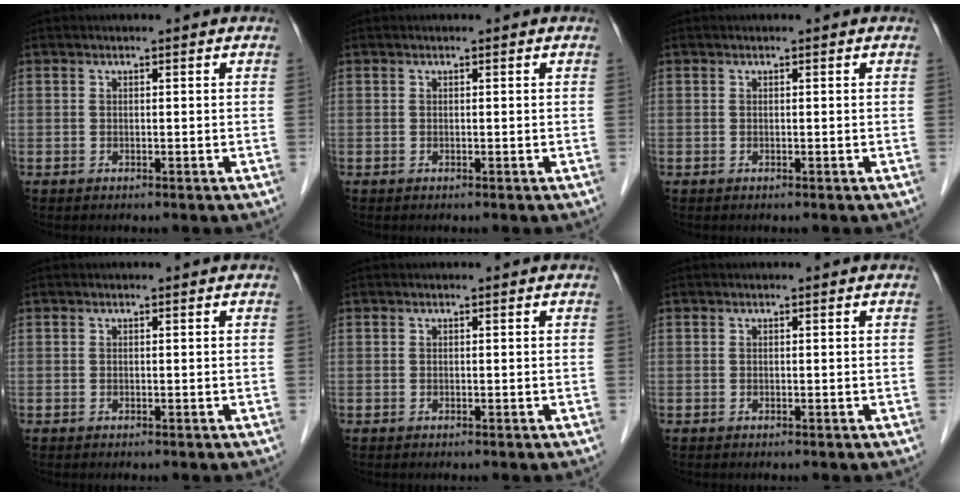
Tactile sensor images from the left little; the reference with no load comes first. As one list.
[{"total": 0.0}, {"total": 0.0}, {"total": 0.0}, {"total": 0.0}, {"total": 0.0}]